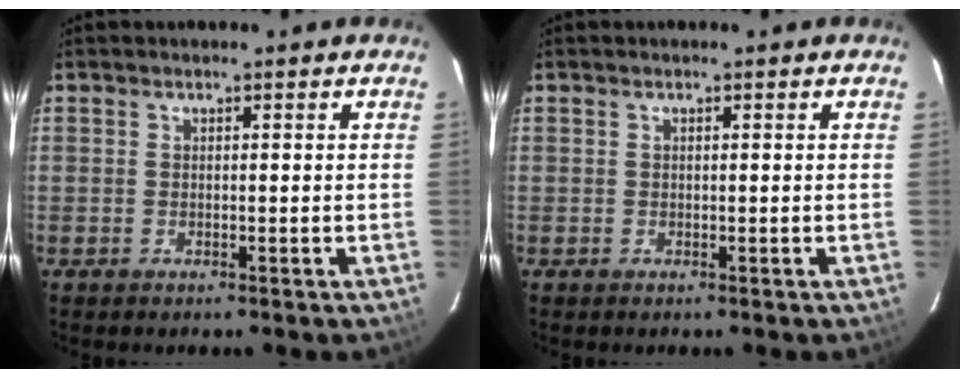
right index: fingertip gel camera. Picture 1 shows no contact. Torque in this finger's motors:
{"motor_torque": [-0.52, 0.04, 0.11, 0.02]}